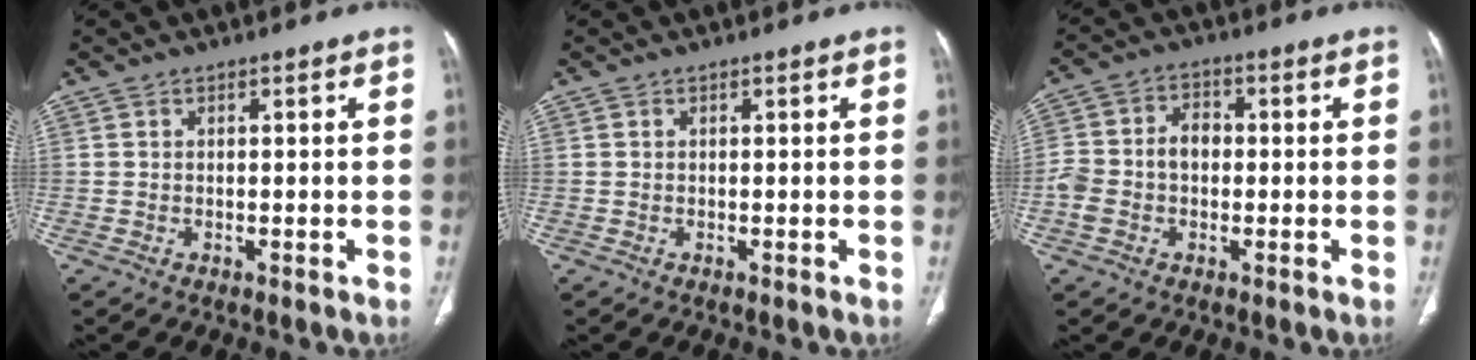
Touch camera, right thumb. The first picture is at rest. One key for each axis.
{"total": 0.0}
{"total": 7.5, "fx": -0.9, "fy": 5.4, "fz": 5.1, "tx": -0.100, "ty": 0.029, "tz": -0.021}